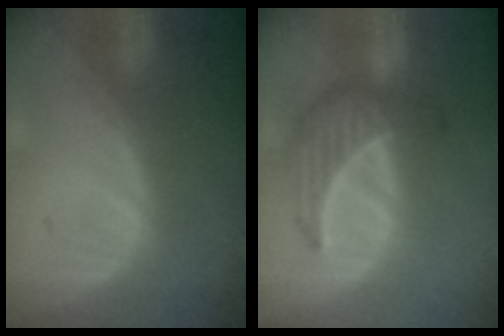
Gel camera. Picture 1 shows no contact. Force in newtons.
{"total": 6.5, "press": 6.4, "slide": 1.2}